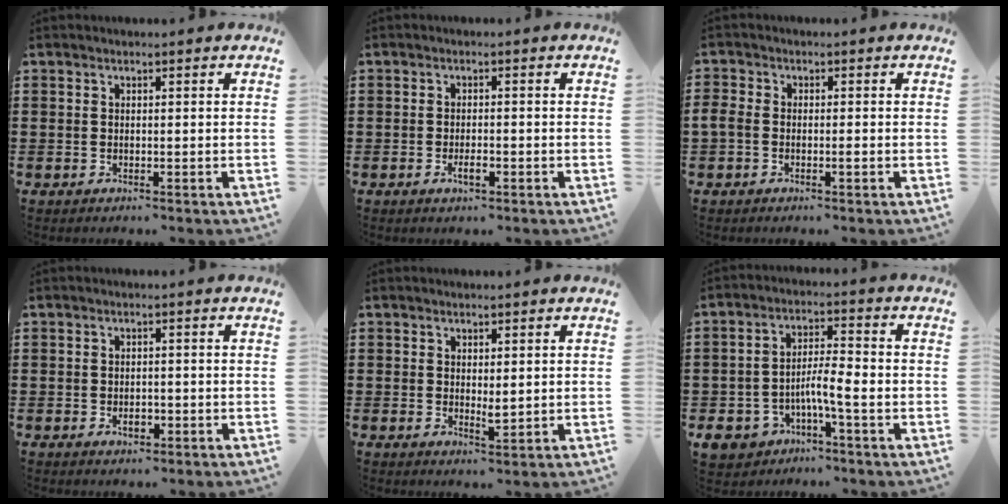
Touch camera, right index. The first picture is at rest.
{"total": 2.1, "force": [-0.9, 0.7, 1.7], "torque": [-0.031, 0.001, -0.017]}
{"total": 1.8, "force": [-0.8, 0.9, 1.4], "torque": [-0.036, -0.002, -0.017]}
{"total": 1.9, "force": [-0.7, 1.1, 1.4], "torque": [-0.029, 0.002, -0.013]}
{"total": 1.9, "force": [0.6, 0.9, 1.5], "torque": [-0.020, -0.002, 0.010]}
{"total": 5.9, "force": [-2.6, 2.5, 4.7], "torque": [-0.104, -0.001, -0.054]}